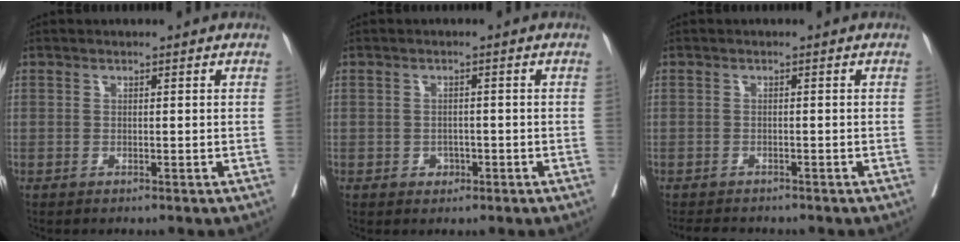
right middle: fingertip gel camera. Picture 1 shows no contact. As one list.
[{"total": 1.6, "force": [-0.7, 1.3, 0.7], "torque": [-0.008, 0.005, -0.007]}, {"total": 4.6, "force": [-4.2, 1.4, 1.4], "torque": [-0.019, -0.007, -0.062]}]